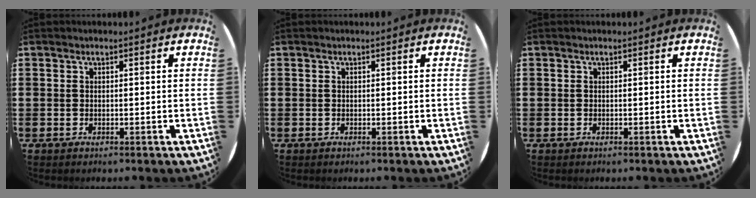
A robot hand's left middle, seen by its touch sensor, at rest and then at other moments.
{"total": 0.0}
{"total": 0.0}